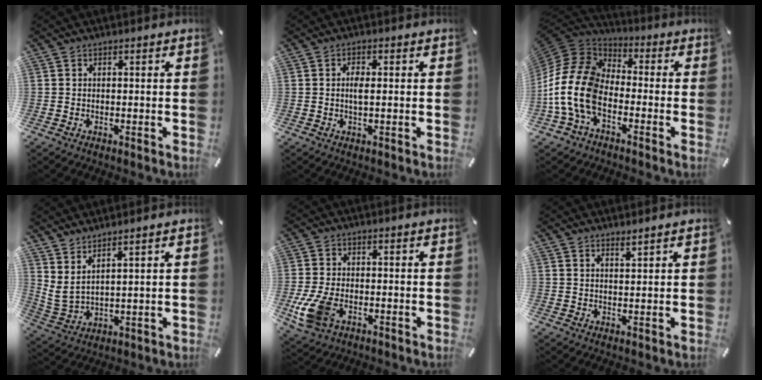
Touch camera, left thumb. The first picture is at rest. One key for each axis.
{"total": 3.0, "fx": 0.1, "fy": 1.1, "fz": 2.8, "tx": -0.056, "ty": 0.002, "tz": 0.001}
{"total": 15.5, "fx": -6.4, "fy": 10.3, "fz": 9.6, "tx": -0.225, "ty": 0.023, "tz": -0.122}
{"total": 4.0, "fx": 3.7, "fy": 0.2, "fz": 1.7, "tx": -0.055, "ty": -0.036, "tz": 0.063}
{"total": 8.8, "fx": -2.9, "fy": 5.5, "fz": 6.2, "tx": -0.156, "ty": -0.004, "tz": -0.054}
{"total": 1.8, "fx": 1.7, "fy": -0.1, "fz": 0.6, "tx": -0.012, "ty": -0.006, "tz": 0.031}